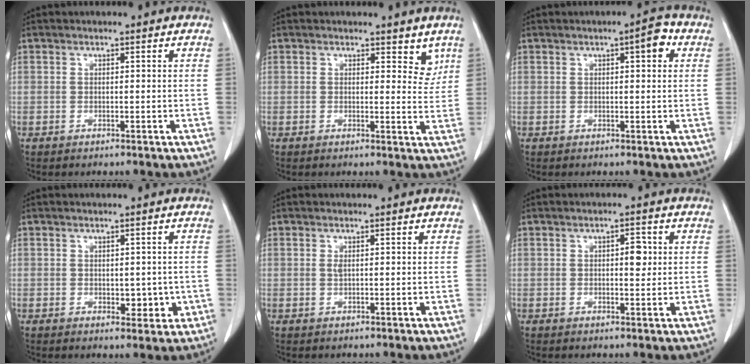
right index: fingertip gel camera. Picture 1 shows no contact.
{"total": 3.5, "force": [2.6, 1.9, 1.5], "torque": [0.003, -0.013, 0.029]}
{"total": 3.5, "force": [1.3, 0.8, 3.2], "torque": [-0.040, 0.008, 0.015]}
{"total": 3.8, "force": [-0.5, 2.3, 3.1], "torque": [-0.032, 0.003, 0.003]}
{"total": 0.7, "force": [0.2, 0.2, 0.7], "torque": [-0.014, -0.002, 0.003]}
{"total": 2.6, "force": [0.4, 1.1, 2.3], "torque": [-0.032, 0.002, 0.005]}